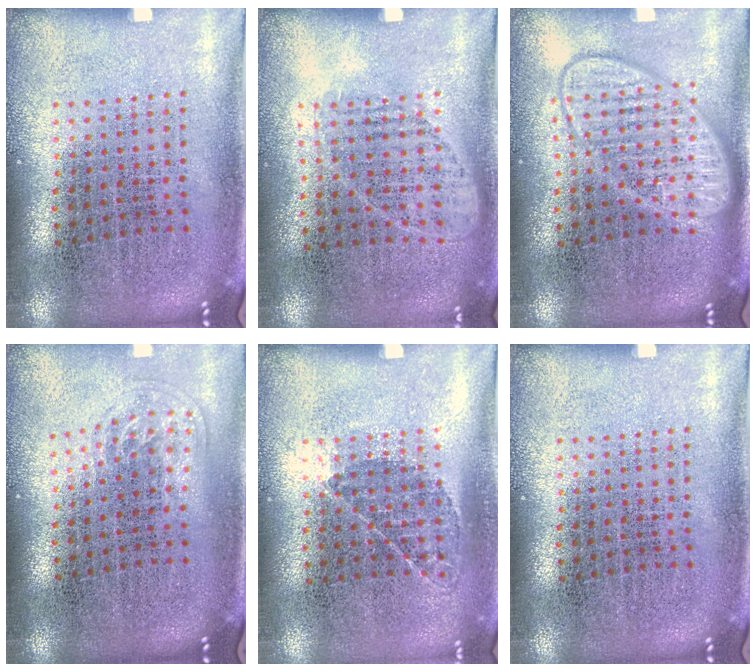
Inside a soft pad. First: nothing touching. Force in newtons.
{"total": 0.9, "press": 0.8, "slide": 0.5}
{"total": 2.9, "press": 2.8, "slide": 0.4}
{"total": 0.9, "press": 0.6, "slide": 0.7}
{"total": 0.9, "press": 0.6, "slide": 0.7}
{"total": 0.0}